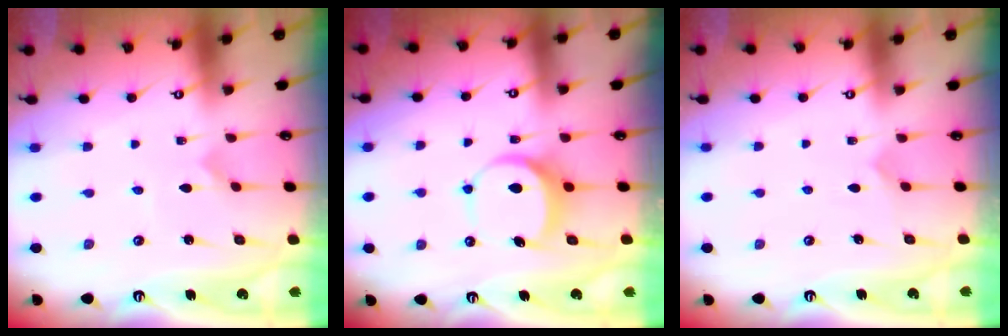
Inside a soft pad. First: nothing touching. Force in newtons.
{"total": 7.6, "press": 7.6, "slide": 0.5}
{"total": 2.5, "press": 2.5, "slide": 0.2}